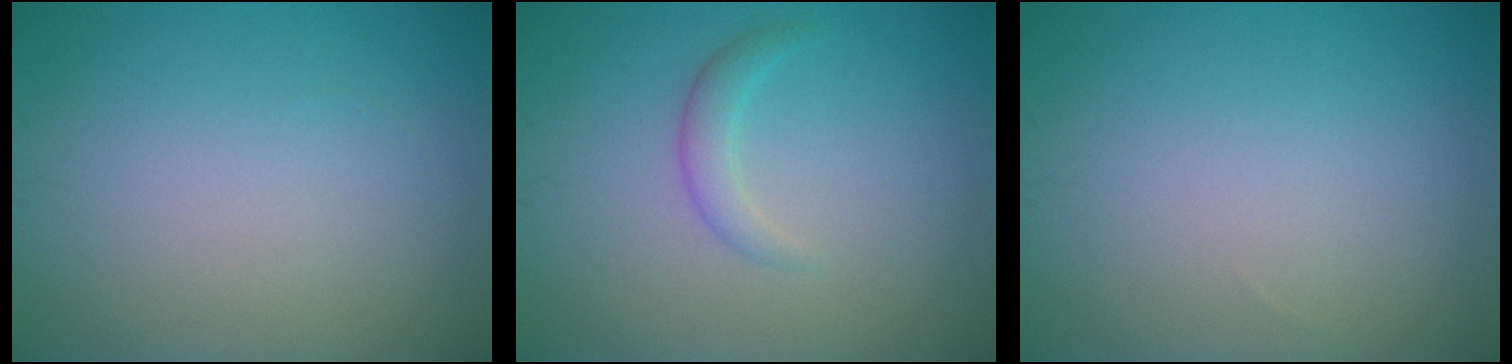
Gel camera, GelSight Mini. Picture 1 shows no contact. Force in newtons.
{"total": 1.6, "press": 1.6, "slide": 0.1}
{"total": 0.0}